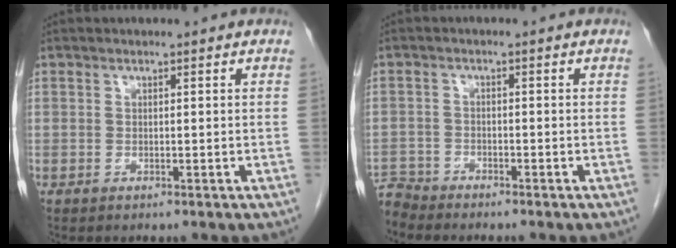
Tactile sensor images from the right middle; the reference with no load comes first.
{"total": 3.7, "force": [-3.7, 0.4, -0.7], "torque": [0.014, -0.012, -0.071]}